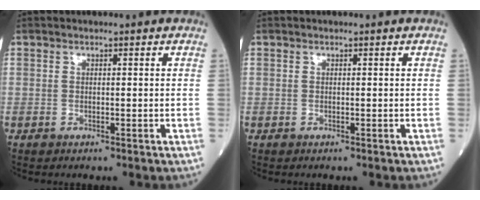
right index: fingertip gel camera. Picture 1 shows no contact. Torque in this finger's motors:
{"motor_torque": [0.02, 0.01, 0.00, 0.01]}